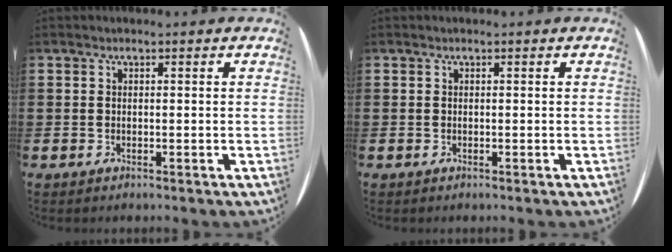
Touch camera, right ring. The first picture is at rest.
{"total": 0.0}